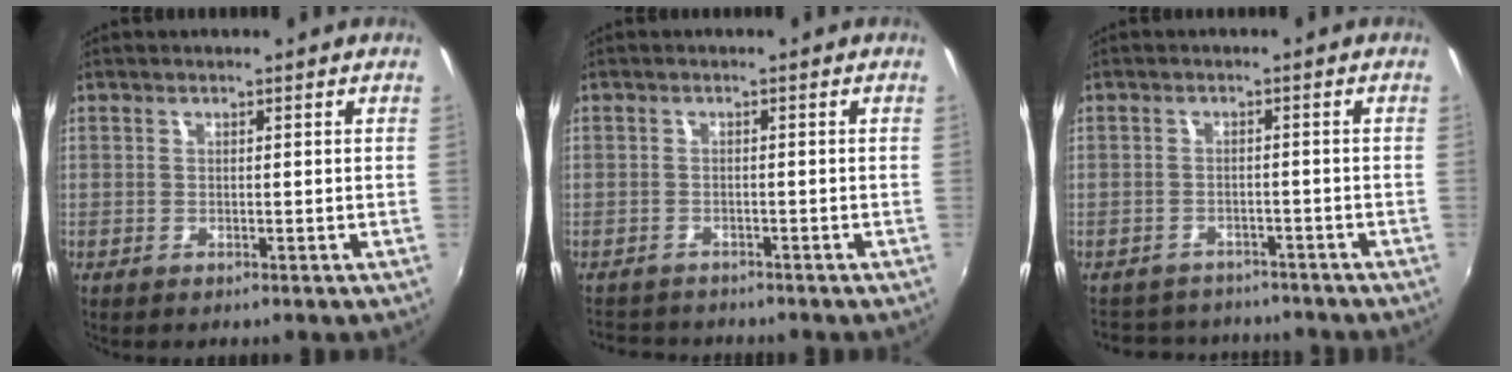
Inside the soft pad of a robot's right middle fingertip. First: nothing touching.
{"total": 4.7, "force": [-4.2, 2.0, 0.6], "torque": [-0.027, -0.001, -0.074]}
{"total": 8.7, "force": [-7.5, 4.1, 1.7], "torque": [-0.047, 0.018, -0.106]}